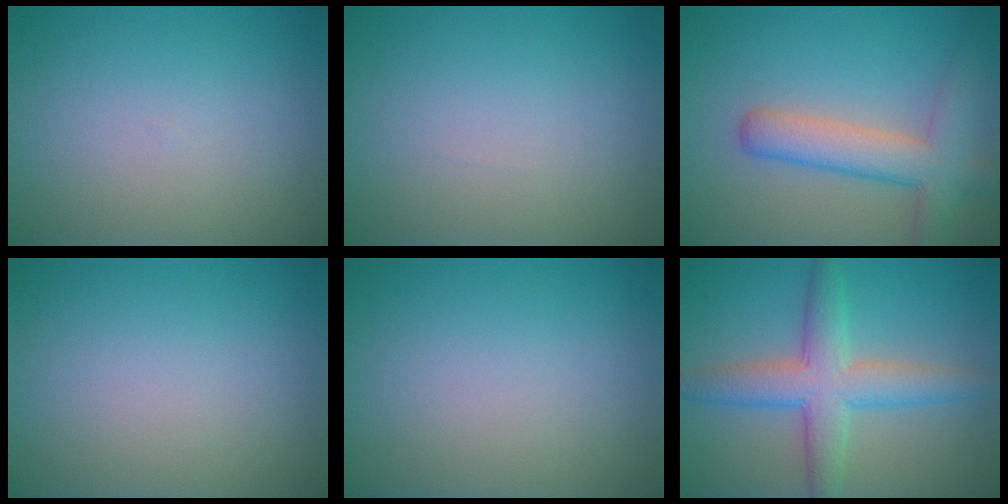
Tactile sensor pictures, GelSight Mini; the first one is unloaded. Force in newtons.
{"total": 0.0}
{"total": 5.4, "press": 5.4, "slide": 0.4}
{"total": 0.0}
{"total": 0.0}
{"total": 5.7, "press": 5.7, "slide": 0.3}